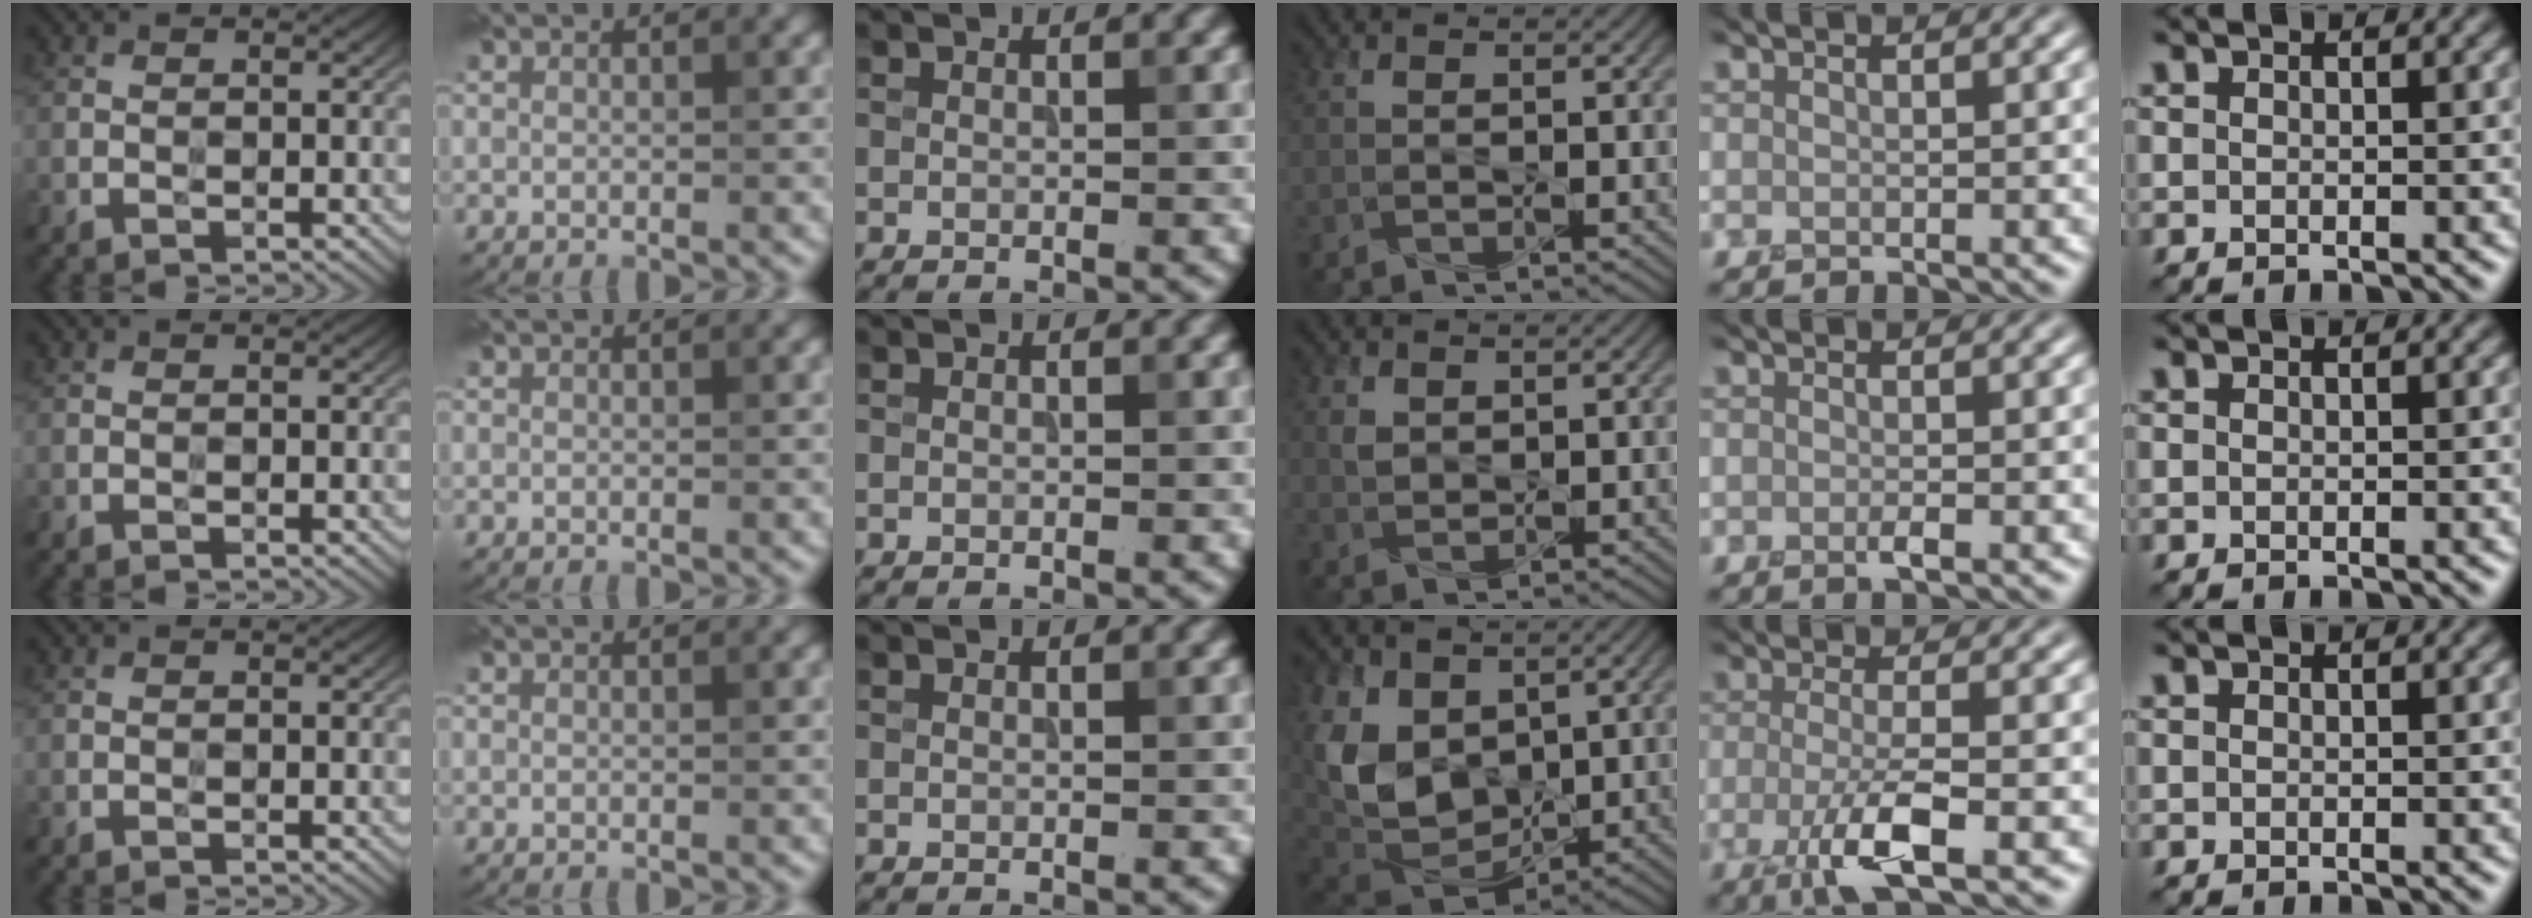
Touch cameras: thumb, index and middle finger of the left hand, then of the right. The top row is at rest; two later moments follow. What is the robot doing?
{"motion": "squeeze", "object": "tweezer"}